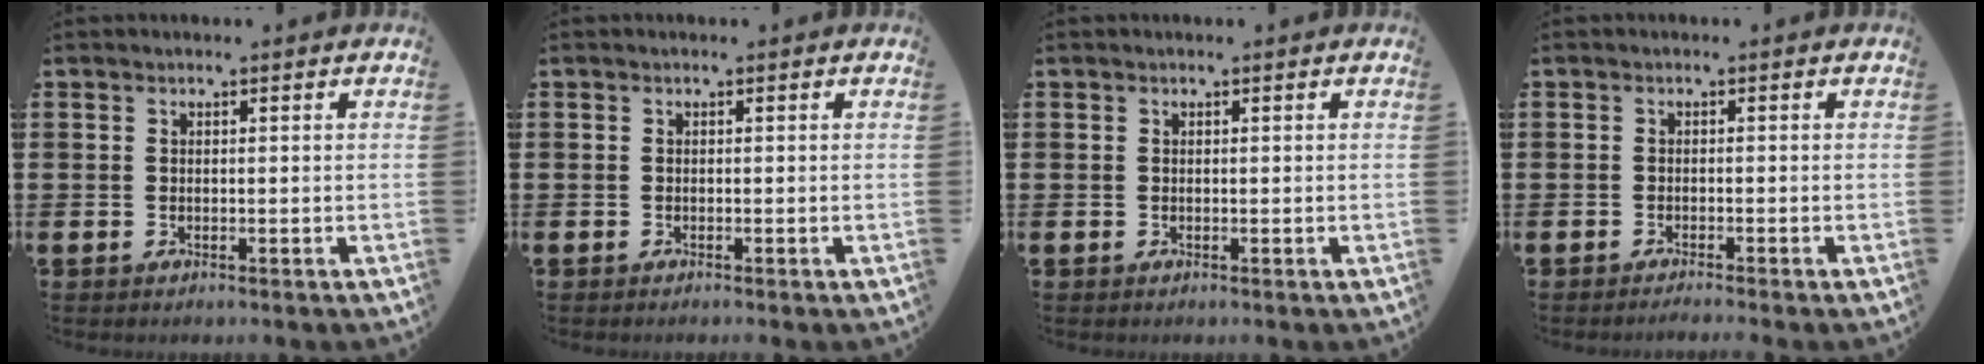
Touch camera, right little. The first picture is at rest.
{"total": 0.0}
{"total": 0.0}
{"total": 0.8, "force": [-0.7, -0.1, 0.3], "torque": [-0.004, -0.003, -0.014]}